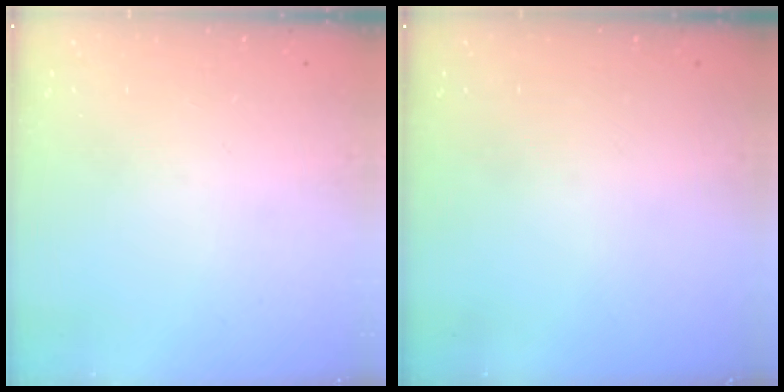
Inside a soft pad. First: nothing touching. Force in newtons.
{"total": 0.0}